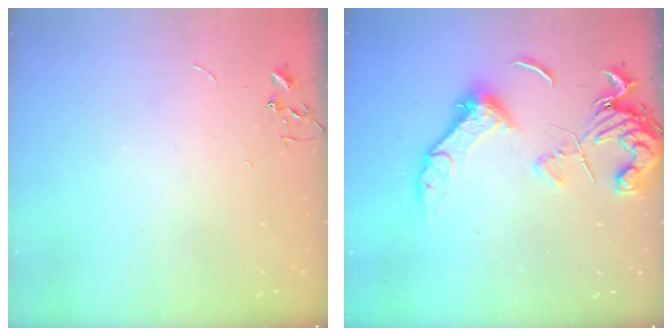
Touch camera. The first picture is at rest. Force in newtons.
{"total": 15.8, "press": 15.8, "slide": 0.8}